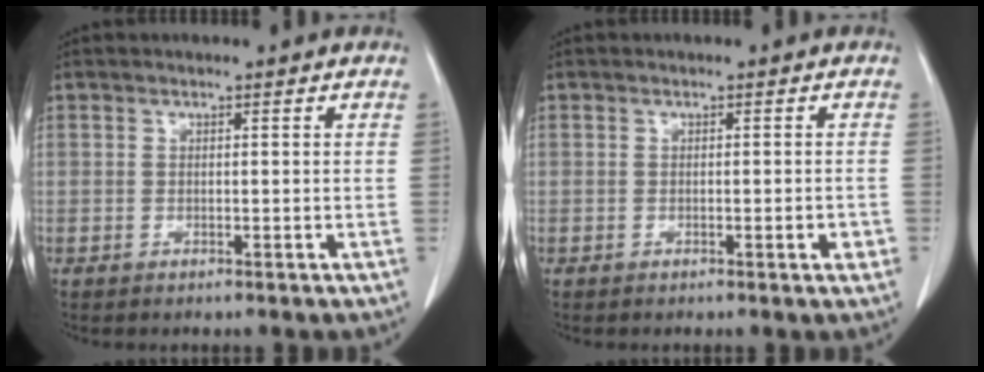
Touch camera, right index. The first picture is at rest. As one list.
[{"total": 1.7, "force": [-0.7, 0.4, 1.5], "torque": [-0.018, 0.000, -0.010]}]